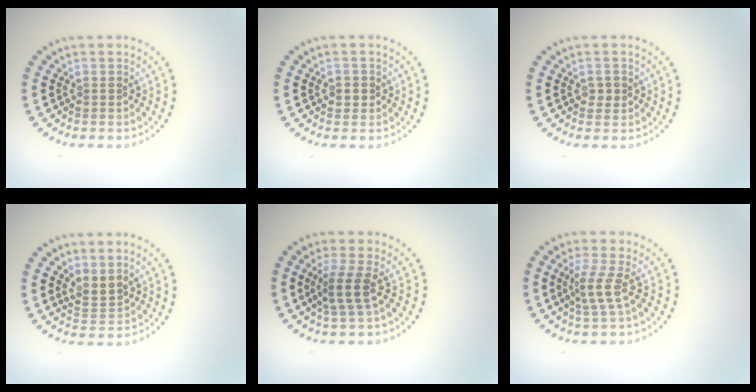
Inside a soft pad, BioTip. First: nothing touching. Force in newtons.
{"total": 1.1, "press": 1.1, "slide": 0.3}
{"total": 1.1, "press": 1.0, "slide": 0.3}
{"total": 2.1, "press": 1.5, "slide": 1.4}
{"total": 2.5, "press": 2.0, "slide": 1.6}
{"total": 2.3, "press": 1.5, "slide": 1.7}